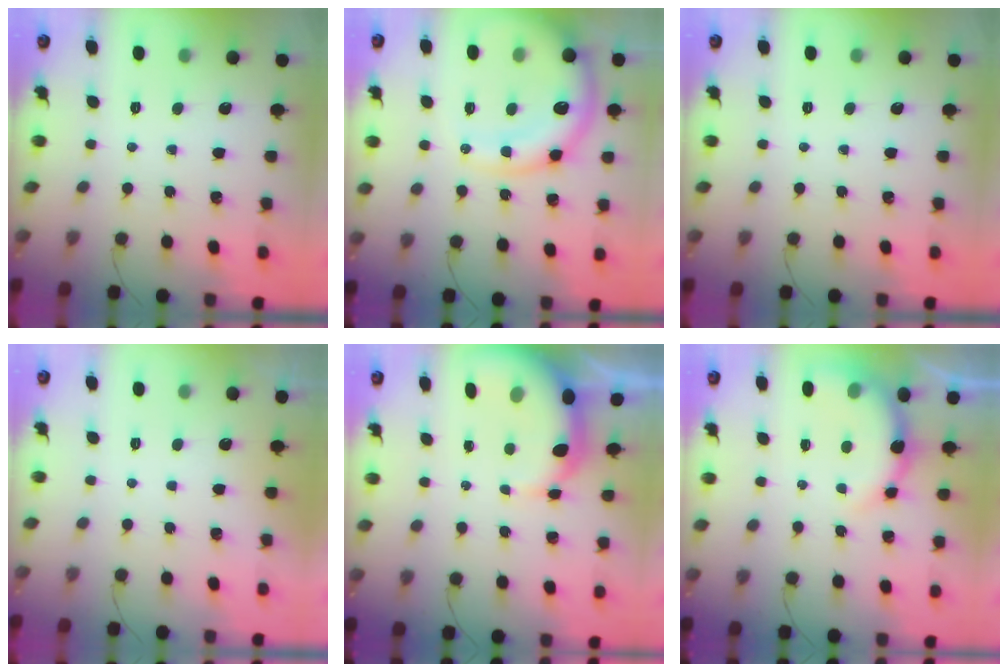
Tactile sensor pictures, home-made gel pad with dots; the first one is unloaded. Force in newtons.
{"total": 16.2, "press": 15.6, "slide": 4.3}
{"total": 0.0}
{"total": 3.0, "press": 3.0, "slide": 0.1}
{"total": 5.8, "press": 5.7, "slide": 1.3}
{"total": 8.6, "press": 8.4, "slide": 1.9}